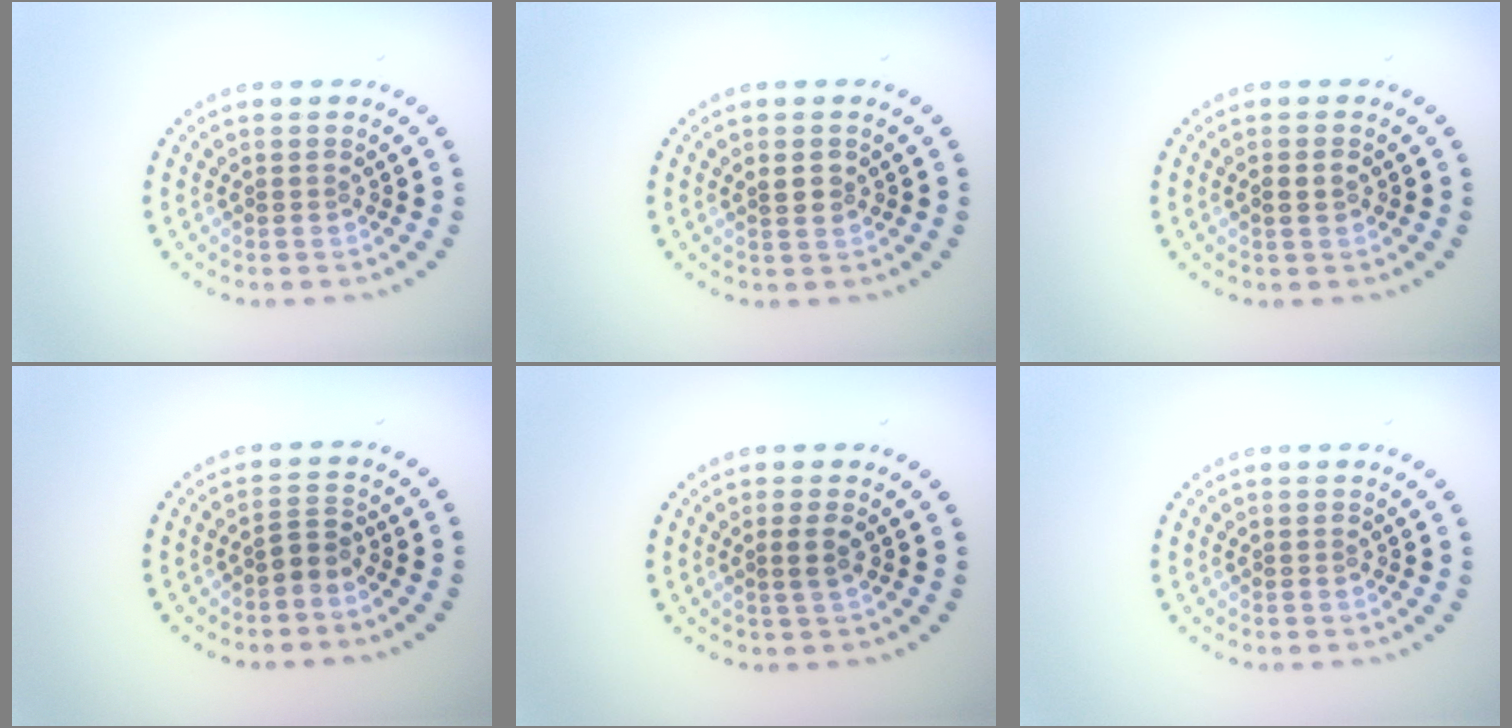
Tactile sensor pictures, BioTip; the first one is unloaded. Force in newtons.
{"total": 1.3, "press": 1.2, "slide": 0.5}
{"total": 1.1, "press": 1.1, "slide": 0.2}
{"total": 1.8, "press": 1.2, "slide": 1.2}
{"total": 1.3, "press": 1.1, "slide": 0.7}
{"total": 0.0}